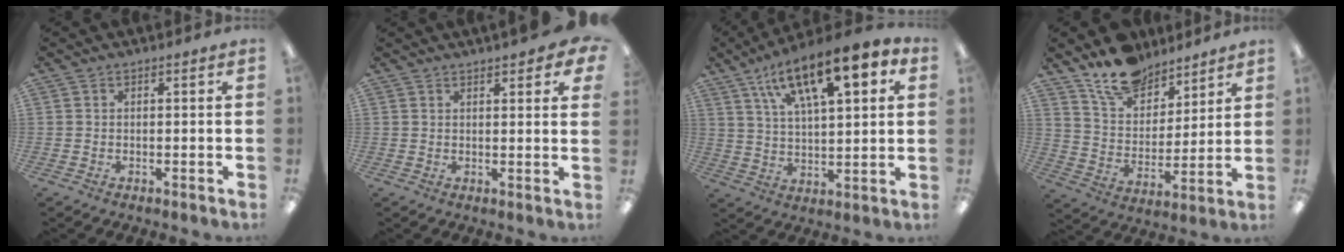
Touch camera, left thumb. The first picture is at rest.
{"total": 4.2, "force": [3.0, 0.8, 2.8], "torque": [-0.036, -0.012, 0.048]}
{"total": 17.5, "force": [10.1, 6.6, 12.7], "torque": [-0.209, -0.034, 0.168]}
{"total": 14.5, "force": [11.5, 7.4, 4.6], "torque": [-0.077, -0.071, 0.217]}